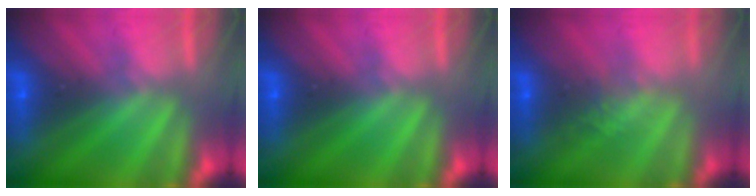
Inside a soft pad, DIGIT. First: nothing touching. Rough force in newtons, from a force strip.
{"total": 0.0}
{"total": 1.1}